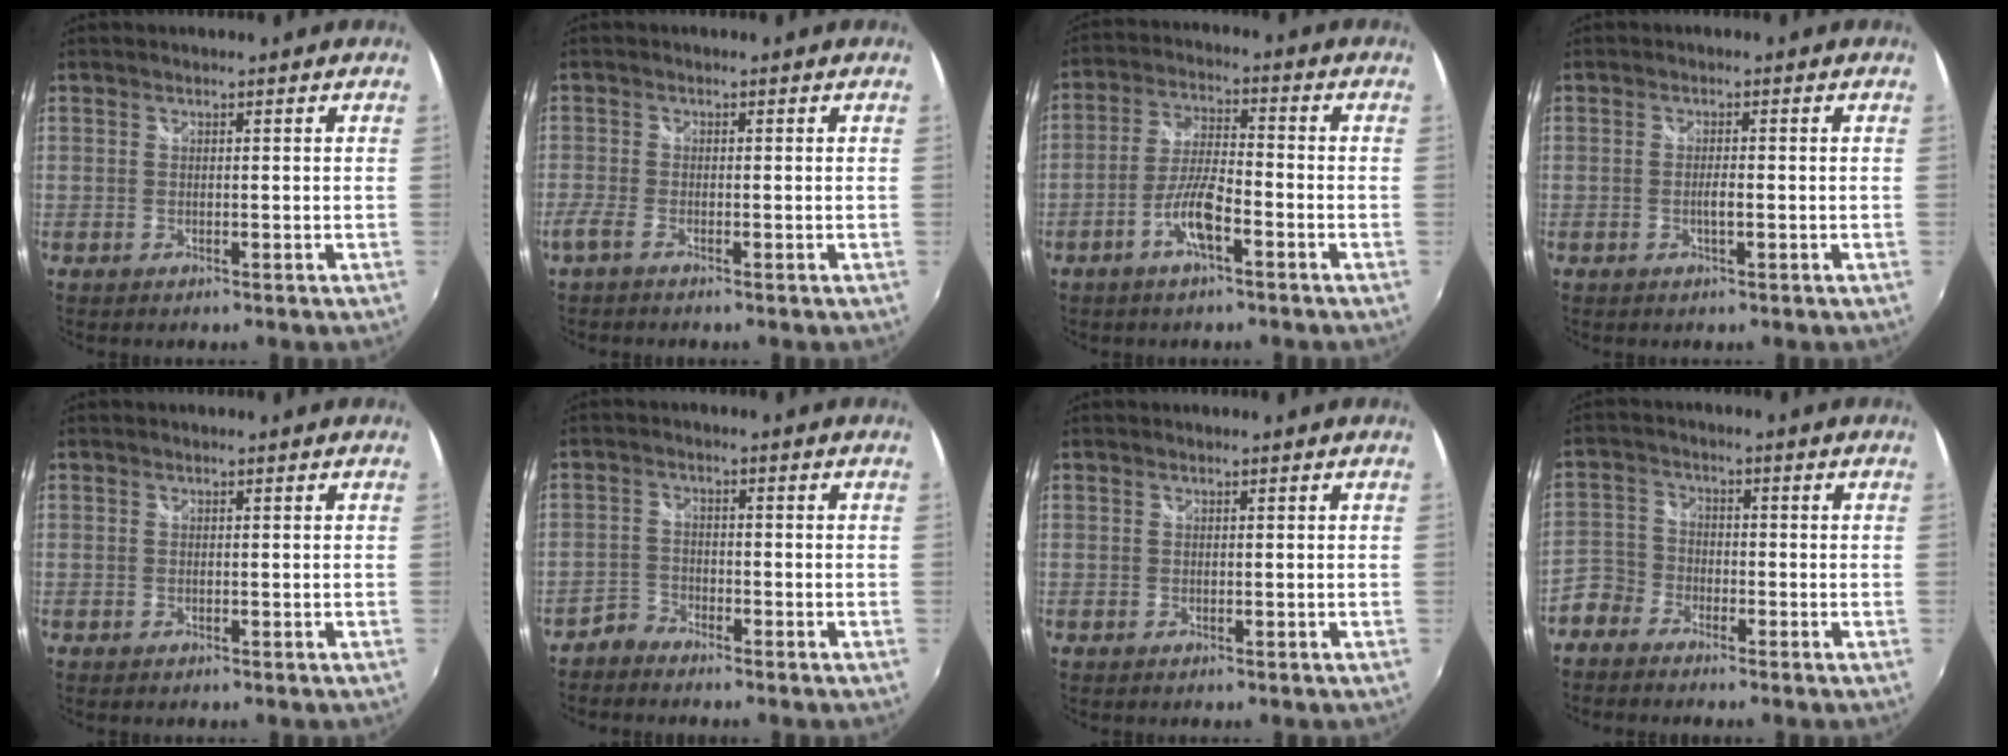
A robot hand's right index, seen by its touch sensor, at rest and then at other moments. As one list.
[{"total": 2.3, "force": [-1.7, 0.3, 1.5], "torque": [-0.041, -0.005, -0.041]}, {"total": 9.2, "force": [-3.9, 1.9, 8.1], "torque": [-0.168, -0.001, -0.074]}, {"total": 1.6, "force": [-0.5, 0.1, 1.5], "torque": [-0.028, 0.002, -0.009]}, {"total": 0.0}, {"total": 2.7, "force": [-2.6, 0.9, -0.1], "torque": [-0.001, 0.004, -0.054]}, {"total": 0.0}, {"total": 5.4, "force": [-4.1, 3.3, 0.7], "torque": [-0.017, 0.015, -0.098]}]